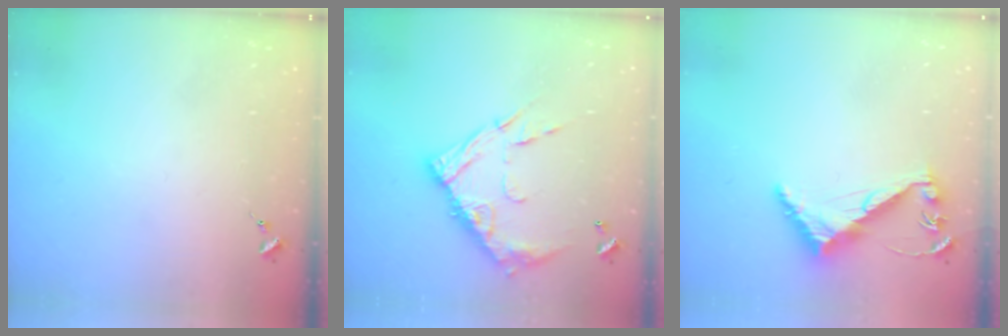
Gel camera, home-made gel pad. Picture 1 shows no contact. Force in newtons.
{"total": 16.0, "press": 15.9, "slide": 1.4}
{"total": 7.3, "press": 7.3, "slide": 0.6}